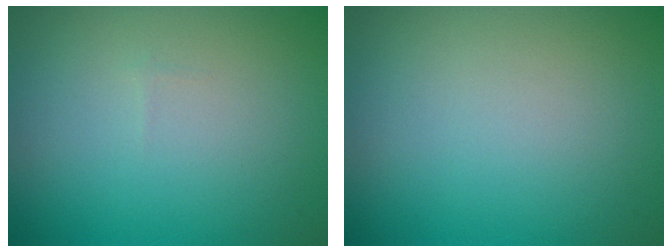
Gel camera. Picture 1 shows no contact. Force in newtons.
{"total": 0.0}